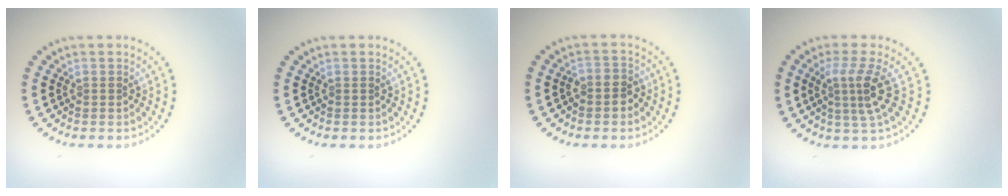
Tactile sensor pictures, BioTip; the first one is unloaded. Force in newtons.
{"total": 0.0}
{"total": 1.9, "press": 1.7, "slide": 0.8}
{"total": 3.3, "press": 2.3, "slide": 2.4}